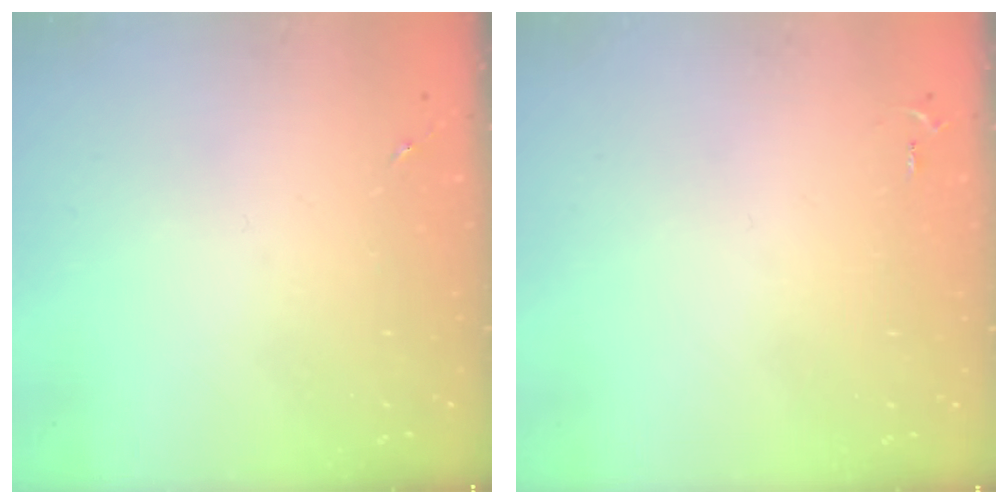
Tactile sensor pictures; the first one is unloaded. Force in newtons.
{"total": 2.6, "press": 2.6, "slide": 0.4}